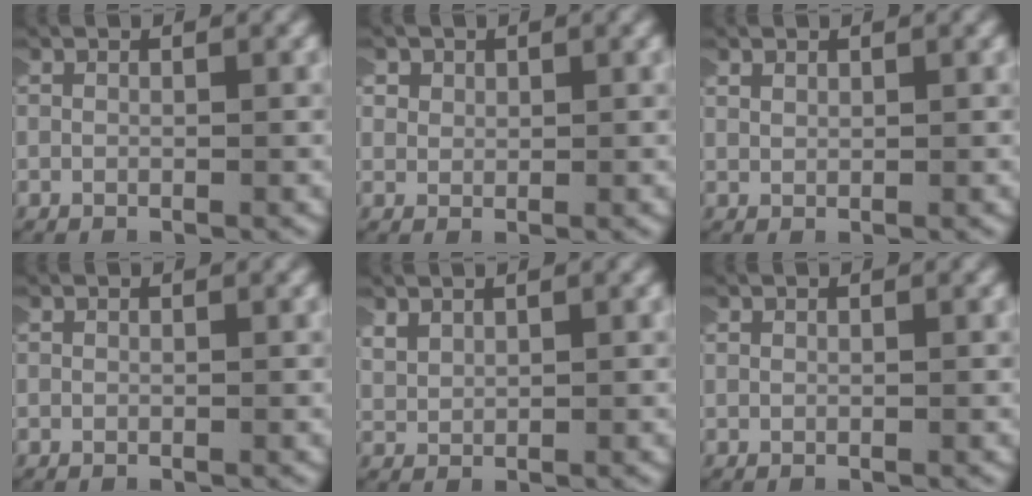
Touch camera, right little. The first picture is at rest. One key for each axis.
{"total": 2.0, "fx": 0.8, "fy": 1.7, "fz": 0.7, "tx": -0.032, "ty": -0.003, "tz": 0.014}
{"total": 0.9, "fx": 0.7, "fy": 0.4, "fz": 0.4, "tx": -0.014, "ty": -0.002, "tz": 0.018}
{"total": 0.0}
{"total": 1.7, "fx": 1.2, "fy": 1.0, "fz": 0.8, "tx": -0.029, "ty": -0.006, "tz": 0.032}
{"total": 0.0}